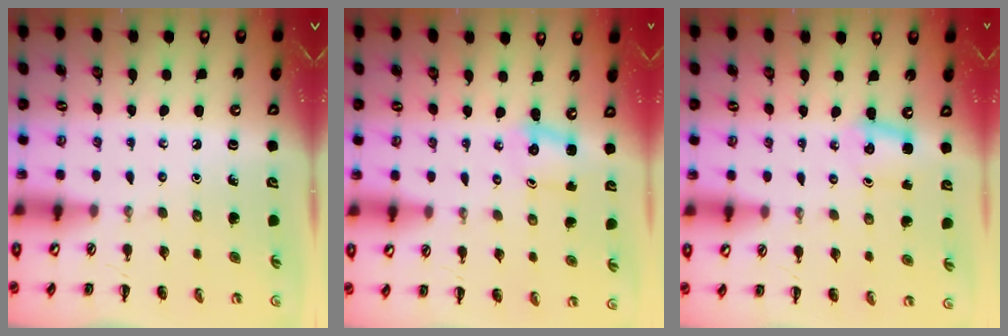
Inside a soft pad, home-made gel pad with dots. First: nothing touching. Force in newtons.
{"total": 2.4, "press": 2.4, "slide": 0.6}
{"total": 4.0, "press": 3.9, "slide": 1.0}